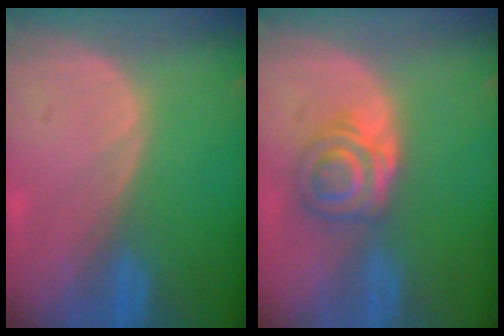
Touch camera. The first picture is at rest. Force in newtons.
{"total": 5.5, "press": 5.2, "slide": 1.7}